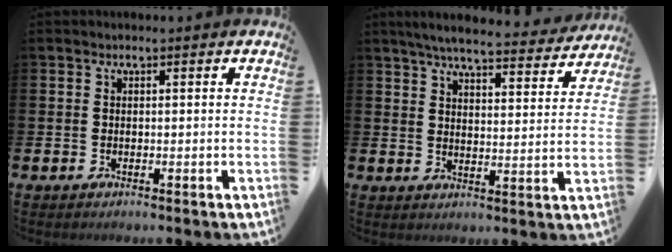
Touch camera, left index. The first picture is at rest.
{"total": 6.1, "force": [5.7, 0.5, 2.1], "torque": [-0.047, -0.038, 0.094]}